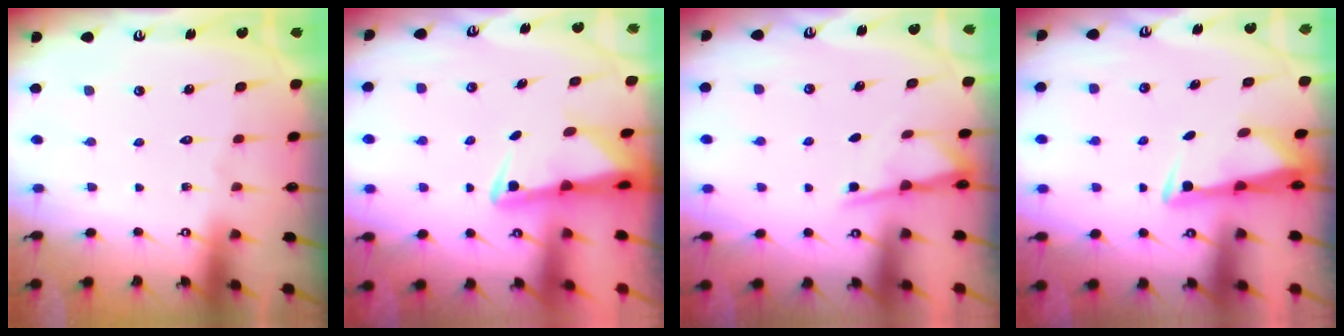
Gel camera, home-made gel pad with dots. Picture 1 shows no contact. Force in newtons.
{"total": 2.5, "press": 2.5, "slide": 0.5}
{"total": 2.2, "press": 2.2, "slide": 0.3}
{"total": 3.1, "press": 3.0, "slide": 0.9}